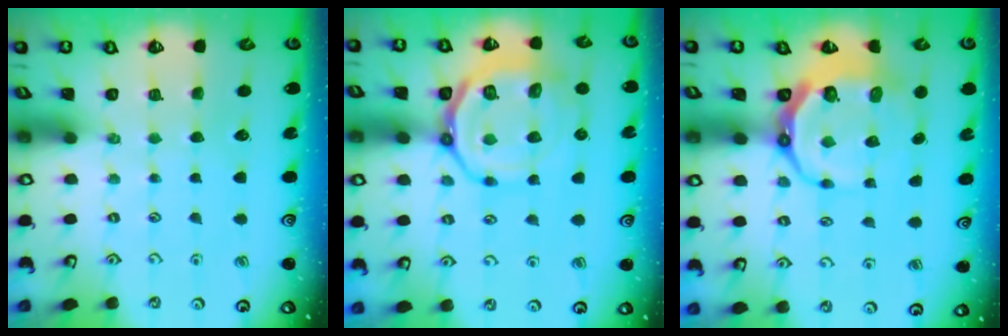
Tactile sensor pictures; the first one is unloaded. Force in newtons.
{"total": 15.0, "press": 14.9, "slide": 1.8}
{"total": 10.8, "press": 10.0, "slide": 4.1}